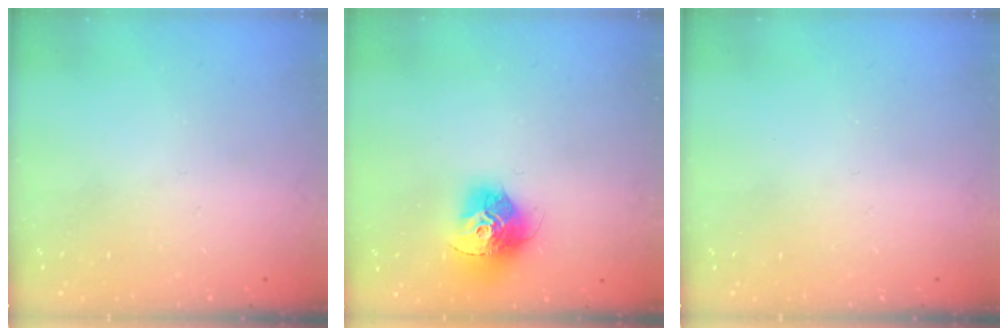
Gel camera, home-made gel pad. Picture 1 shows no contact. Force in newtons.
{"total": 14.4, "press": 14.3, "slide": 1.3}
{"total": 0.0}